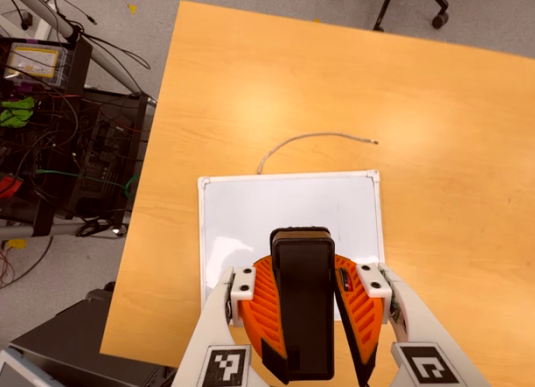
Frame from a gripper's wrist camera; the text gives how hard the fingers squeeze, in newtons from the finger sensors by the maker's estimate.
{"total": 13.1, "left": 11.4, "right": 14.8}